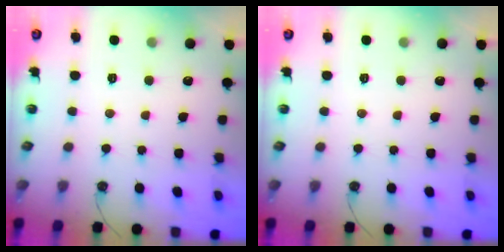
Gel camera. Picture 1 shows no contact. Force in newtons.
{"total": 0.0}